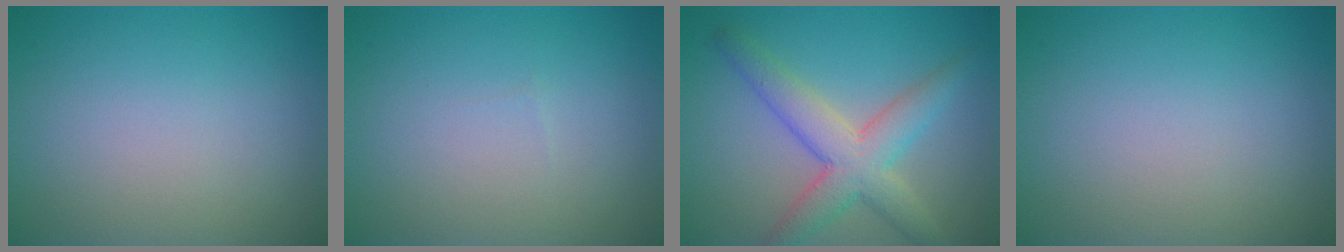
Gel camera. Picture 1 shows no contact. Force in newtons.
{"total": 0.0}
{"total": 5.4, "press": 5.4, "slide": 0.3}
{"total": 0.0}